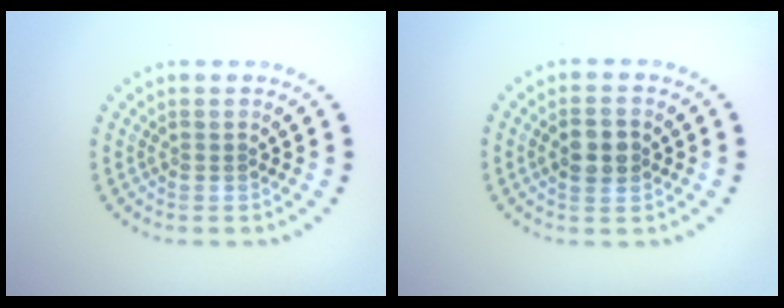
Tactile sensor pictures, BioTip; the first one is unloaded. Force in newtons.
{"total": 2.6, "press": 2.6, "slide": 0.4}